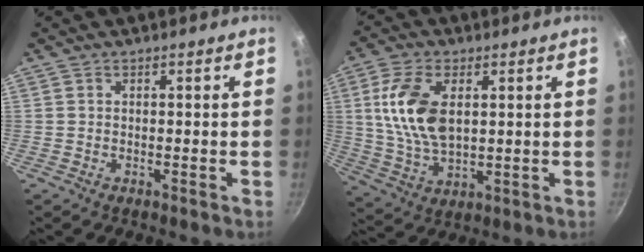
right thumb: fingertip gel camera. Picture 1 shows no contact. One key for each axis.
{"total": 13.0, "fx": 2.7, "fy": 7.2, "fz": 10.4, "tx": -0.196, "ty": -0.014, "tz": 0.057}